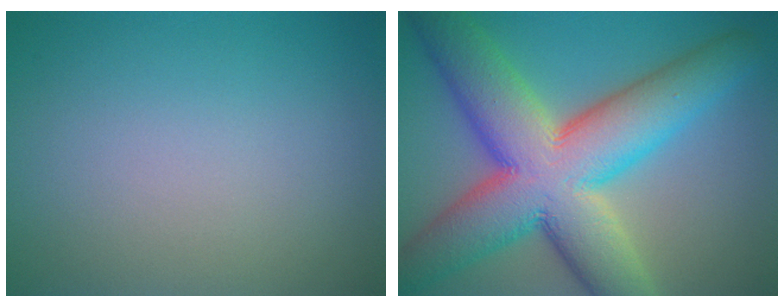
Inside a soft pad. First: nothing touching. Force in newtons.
{"total": 14.4, "press": 14.4, "slide": 0.6}